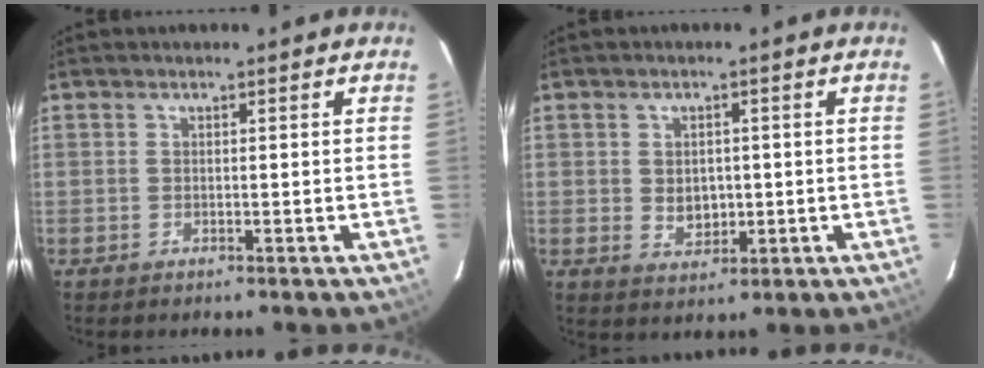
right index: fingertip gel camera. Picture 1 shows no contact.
{"total": 4.1, "force": [-0.1, 3.3, 2.5], "torque": [-0.041, 0.000, 0.006]}